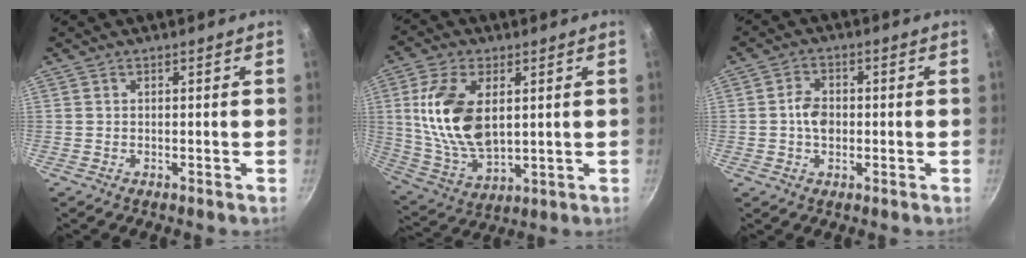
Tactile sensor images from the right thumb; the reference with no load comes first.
{"total": 16.0, "force": [3.1, 9.1, 12.8], "torque": [-0.235, -0.017, 0.070]}
{"total": 4.9, "force": [-0.3, 3.6, 3.3], "torque": [-0.044, 0.012, -0.011]}